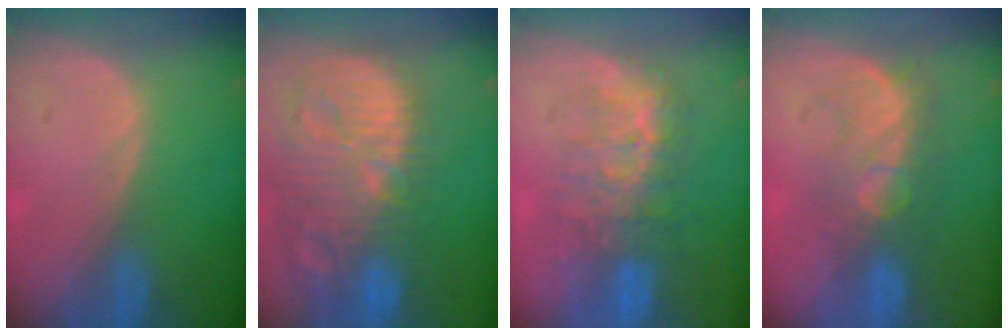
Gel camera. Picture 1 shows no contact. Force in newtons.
{"total": 14.6, "press": 12.6, "slide": 7.3}
{"total": 8.7, "press": 8.1, "slide": 3.1}
{"total": 7.8, "press": 7.7, "slide": 1.5}